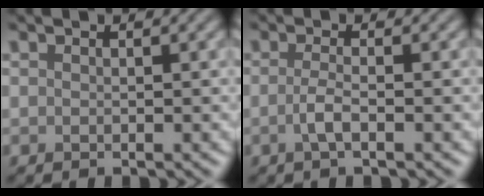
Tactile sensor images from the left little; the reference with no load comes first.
{"total": 1.9, "force": [-0.5, 0.5, 1.7], "torque": [-0.036, 0.000, -0.015]}